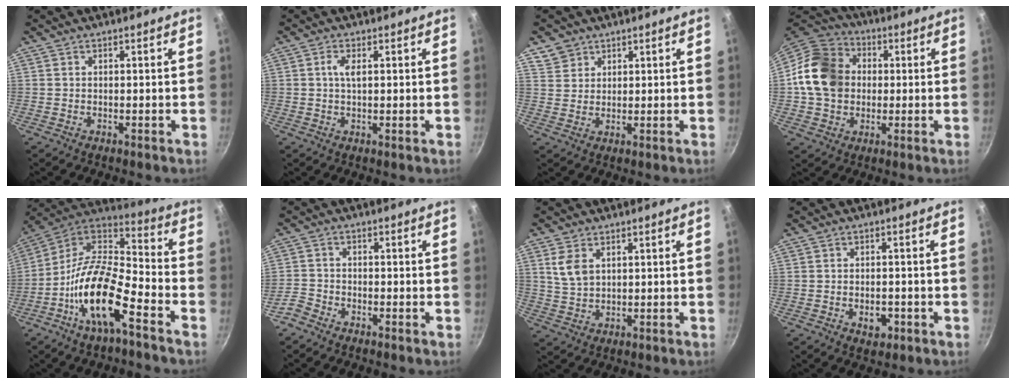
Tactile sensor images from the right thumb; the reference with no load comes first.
{"total": 2.7, "force": [0.6, 0.9, 2.5], "torque": [-0.052, 0.002, 0.010]}
{"total": 4.3, "force": [2.7, 3.3, 0.4], "torque": [0.013, 0.002, 0.051]}
{"total": 15.6, "force": [1.1, 12.8, 8.8], "torque": [-0.142, 0.025, 0.007]}
{"total": 18.4, "force": [-8.3, 6.6, 15.0], "torque": [-0.266, 0.062, -0.174]}
{"total": 3.0, "force": [-2.4, 1.5, 1.0], "torque": [-0.027, 0.021, -0.058]}
{"total": 5.4, "force": [2.1, 3.4, 3.7], "torque": [-0.067, -0.009, 0.046]}
{"total": 3.8, "force": [-1.4, 2.4, 2.6], "torque": [-0.030, 0.009, -0.016]}